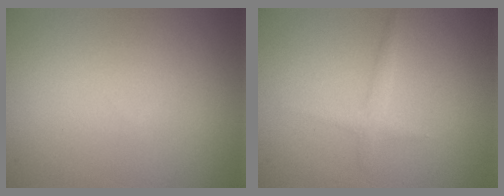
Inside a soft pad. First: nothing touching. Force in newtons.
{"total": 1.3, "press": 1.3, "slide": 0.1}